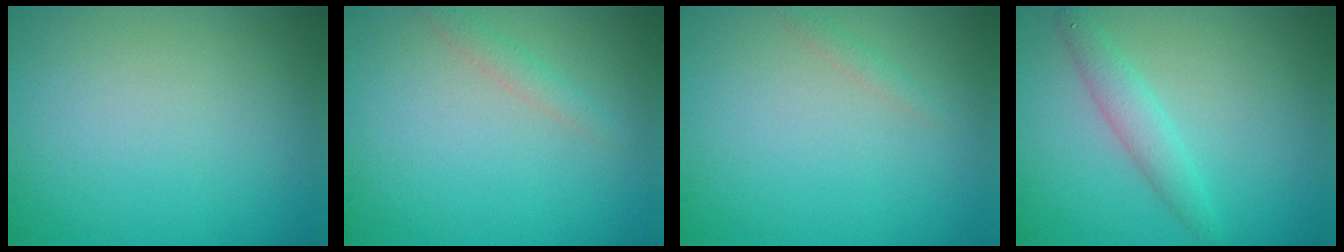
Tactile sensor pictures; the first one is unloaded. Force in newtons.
{"total": 1.3, "press": 1.3, "slide": 0.2}
{"total": 0.7, "press": 0.7, "slide": 0.1}
{"total": 2.1, "press": 2.1, "slide": 0.0}